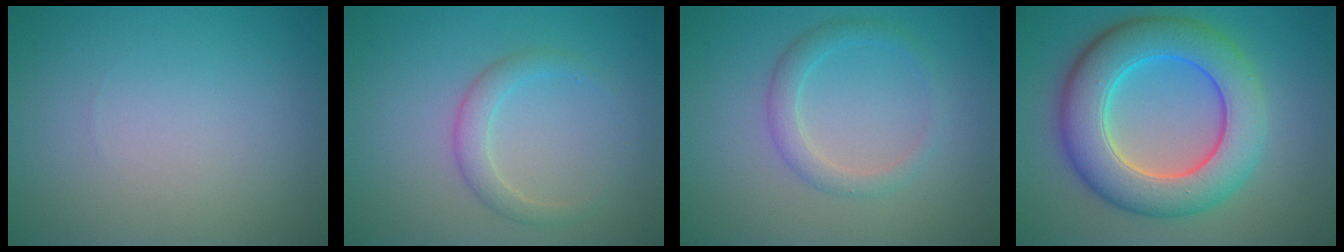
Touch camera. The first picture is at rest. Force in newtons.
{"total": 2.0, "press": 2.0, "slide": 0.1}
{"total": 2.1, "press": 2.1, "slide": 0.0}
{"total": 9.3, "press": 9.3, "slide": 0.3}